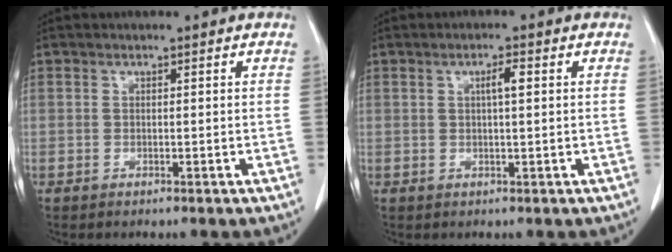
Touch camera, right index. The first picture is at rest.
{"total": 2.3, "force": [0.5, 0.3, 2.2], "torque": [-0.039, 0.004, 0.008]}